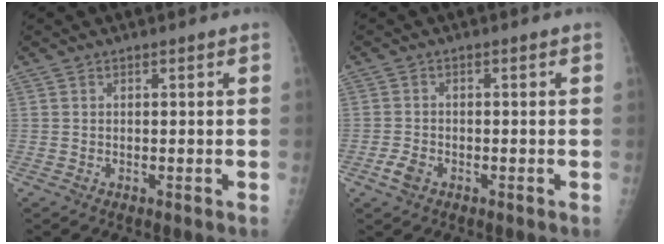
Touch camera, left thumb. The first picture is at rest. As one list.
[{"total": 2.6, "force": [-1.3, 1.7, 1.5], "torque": [-0.031, 0.000, -0.025]}]